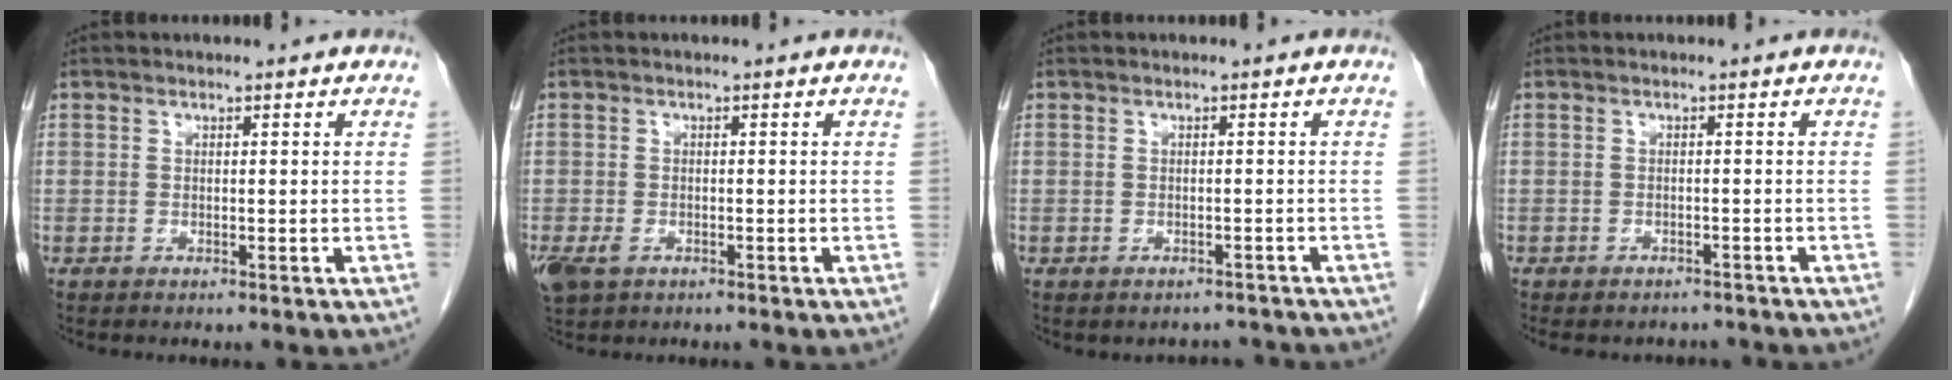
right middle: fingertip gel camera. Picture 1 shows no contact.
{"total": 4.0, "force": [-2.0, 2.4, 2.4], "torque": [-0.056, -0.008, -0.029]}
{"total": 2.5, "force": [-2.2, 1.2, -0.1], "torque": [0.004, 0.006, -0.028]}
{"total": 6.3, "force": [-5.7, 2.6, 1.1], "torque": [-0.011, 0.000, -0.067]}